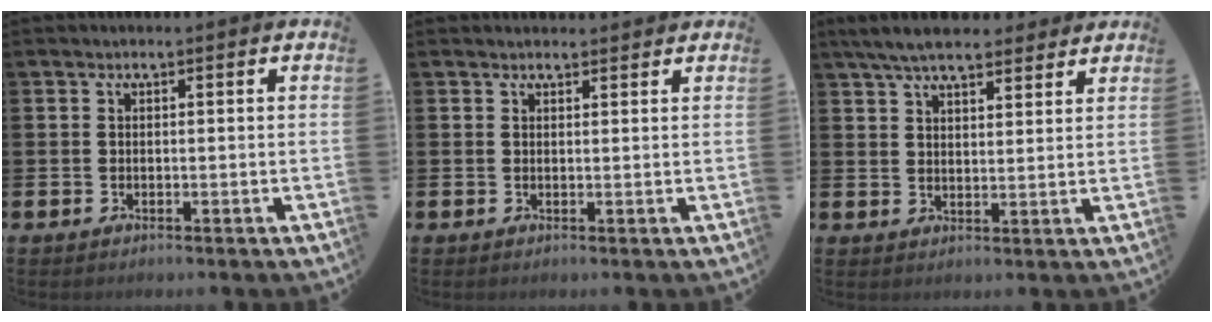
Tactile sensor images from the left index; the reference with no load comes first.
{"total": 1.2, "force": [1.2, 0.3, 0.0], "torque": [0.009, -0.002, 0.020]}
{"total": 6.3, "force": [5.8, 1.4, 2.0], "torque": [-0.056, -0.015, 0.107]}